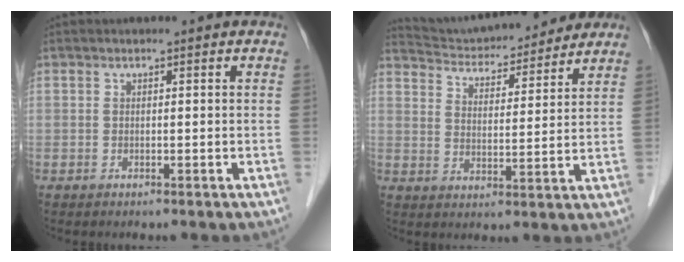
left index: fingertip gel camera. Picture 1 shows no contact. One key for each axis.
{"total": 15.9, "fx": 15.0, "fy": 2.6, "fz": 4.4, "tx": -0.070, "ty": 0.016, "tz": 0.226}